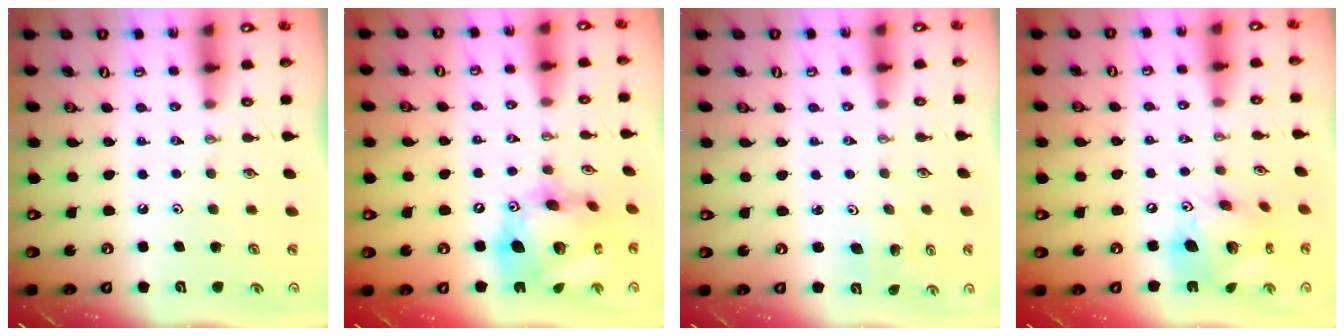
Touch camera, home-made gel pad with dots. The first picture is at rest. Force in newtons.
{"total": 20.5, "press": 20.4, "slide": 2.1}
{"total": 2.3, "press": 2.3, "slide": 0.2}
{"total": 16.0, "press": 15.9, "slide": 1.5}